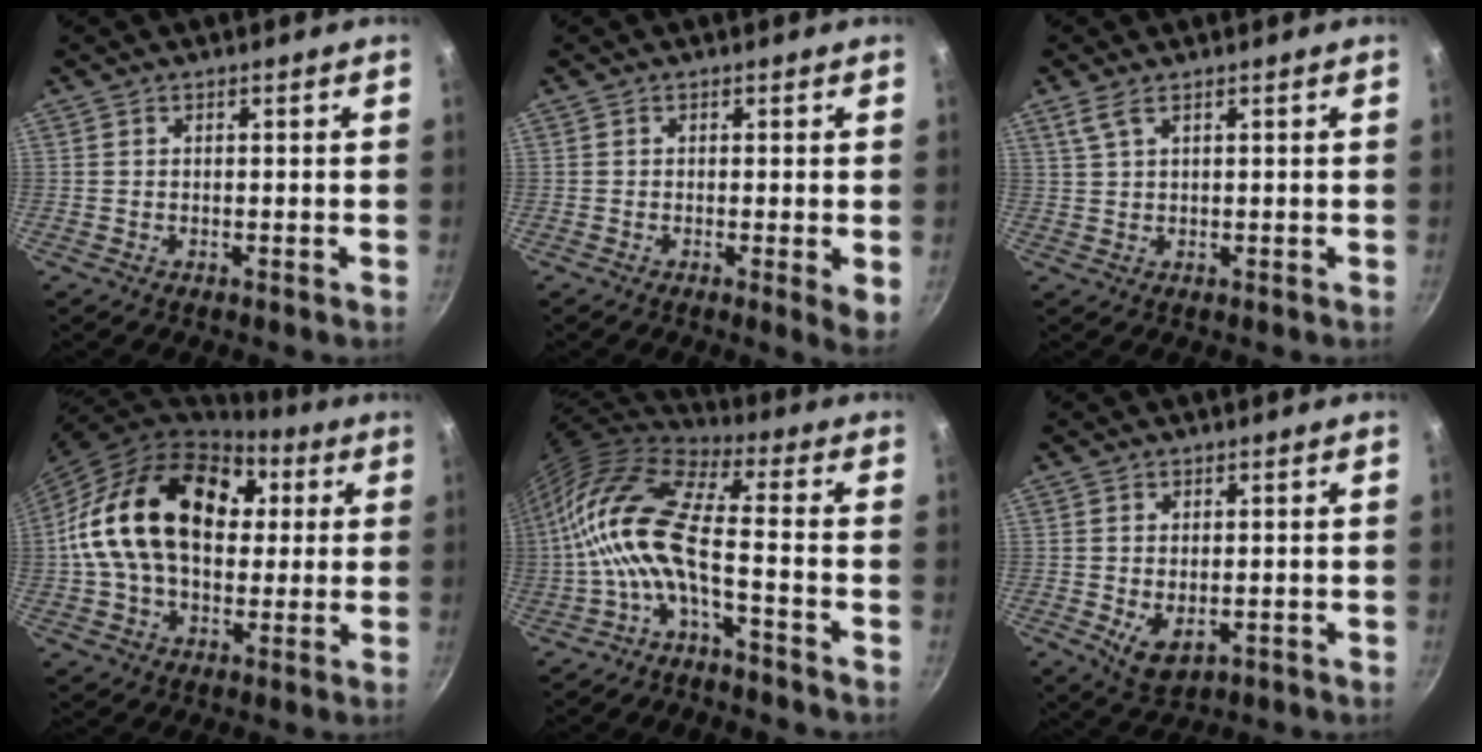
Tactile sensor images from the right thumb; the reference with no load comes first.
{"total": 3.7, "force": [-0.3, 0.8, 3.6], "torque": [-0.048, -0.013, -0.006]}
{"total": 2.7, "force": [1.6, 1.0, 2.0], "torque": [-0.041, -0.003, 0.038]}
{"total": 24.7, "force": [4.1, 16.8, 17.6], "torque": [-0.292, 0.034, 0.060]}
{"total": 14.5, "force": [-3.3, 5.0, 13.2], "torque": [-0.284, 0.040, -0.076]}
{"total": 5.5, "force": [-0.9, 3.3, 4.2], "torque": [-0.071, -0.018, -0.005]}